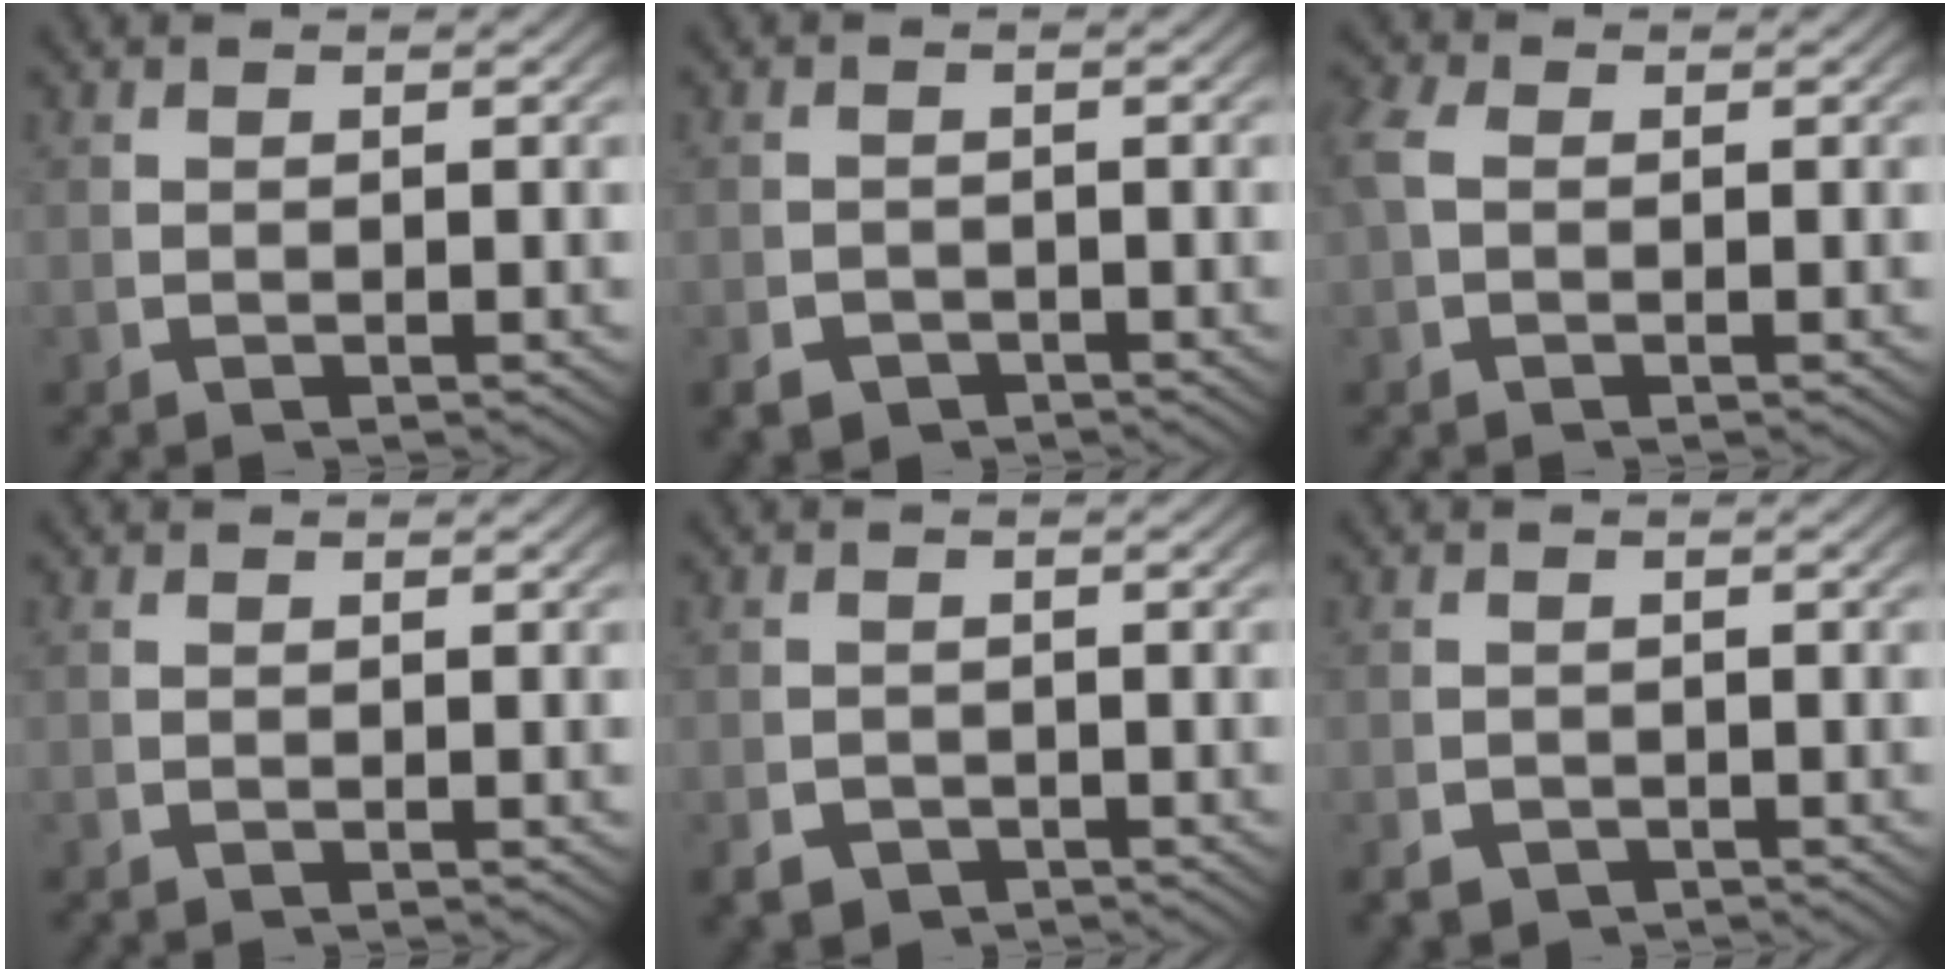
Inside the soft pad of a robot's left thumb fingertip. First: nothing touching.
{"total": 3.3, "force": [-2.6, 1.9, 0.7], "torque": [-0.010, -0.020, -0.036]}
{"total": 1.7, "force": [0.2, 1.3, 1.1], "torque": [-0.036, -0.004, 0.008]}
{"total": 0.0}
{"total": 3.7, "force": [-2.6, 2.4, 1.0], "torque": [-0.019, -0.023, -0.035]}
{"total": 2.5, "force": [-1.9, 1.5, 0.5], "torque": [-0.007, -0.017, -0.026]}